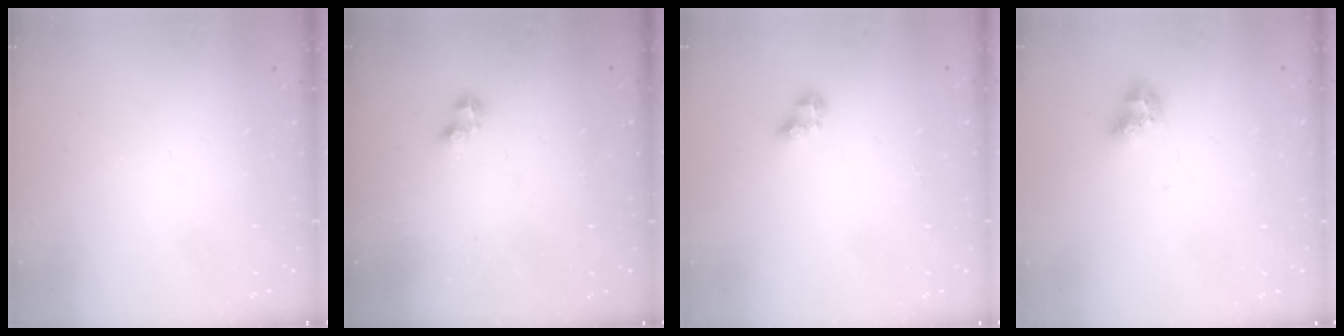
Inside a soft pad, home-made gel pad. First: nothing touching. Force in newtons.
{"total": 2.3, "press": 2.3, "slide": 0.5}
{"total": 2.9, "press": 2.9, "slide": 0.4}
{"total": 7.1, "press": 7.1, "slide": 0.8}